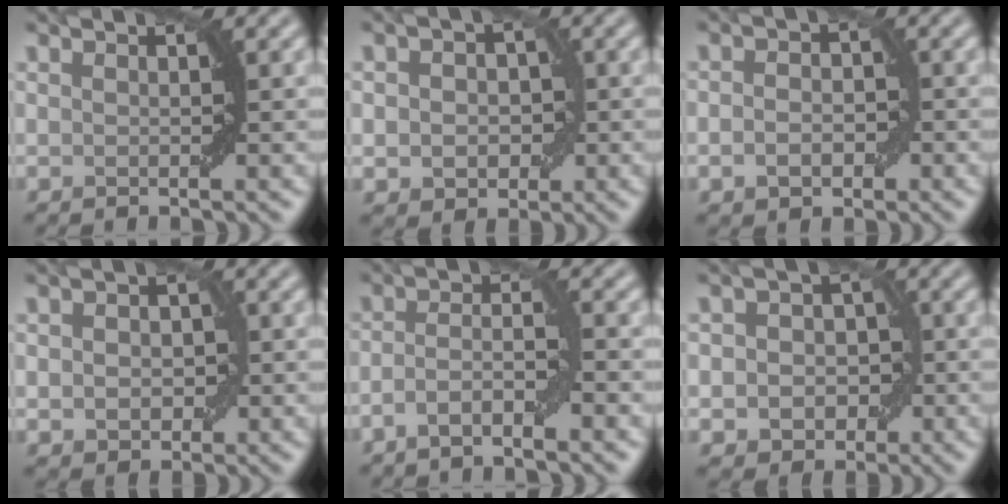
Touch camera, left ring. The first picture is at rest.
{"total": 3.8, "force": [-0.2, 3.0, 2.4], "torque": [-0.019, -0.002, -0.008]}
{"total": 2.7, "force": [-0.7, 1.9, 1.8], "torque": [-0.025, 0.000, -0.015]}
{"total": 3.2, "force": [-0.1, 2.4, 2.1], "torque": [-0.025, 0.000, -0.002]}
{"total": 3.3, "force": [-1.7, 0.5, 2.8], "torque": [-0.053, 0.007, -0.038]}
{"total": 4.7, "force": [-0.6, 4.1, 2.3], "torque": [-0.007, 0.007, -0.022]}